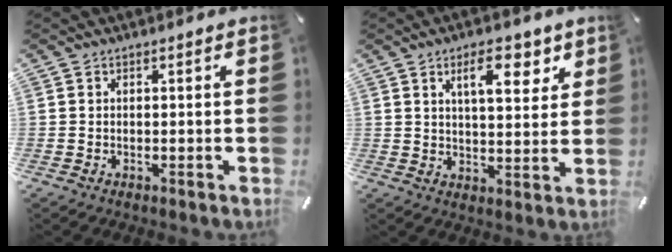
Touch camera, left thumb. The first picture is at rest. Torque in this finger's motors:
{"motor_torque": [0.49, -0.21, 0.38, 0.14, 0.08]}